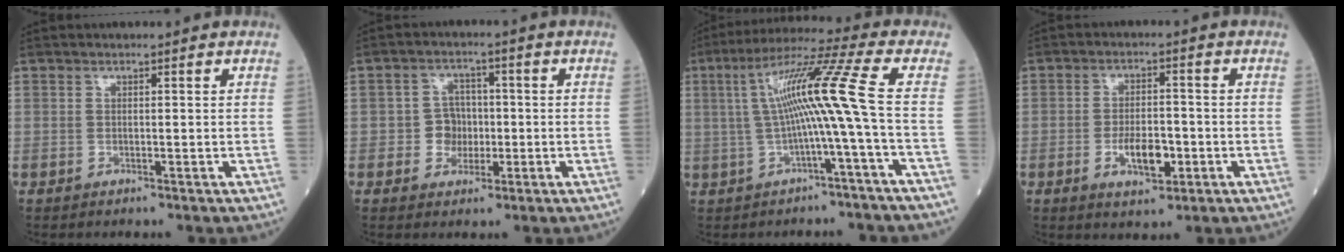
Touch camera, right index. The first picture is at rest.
{"total": 4.9, "force": [-1.0, 4.3, 2.1], "torque": [-0.041, 0.017, -0.013]}
{"total": 12.2, "force": [-0.2, -1.7, 12.1], "torque": [-0.222, 0.027, -0.003]}
{"total": 6.6, "force": [-2.2, 2.8, 5.5], "torque": [-0.103, 0.001, -0.031]}